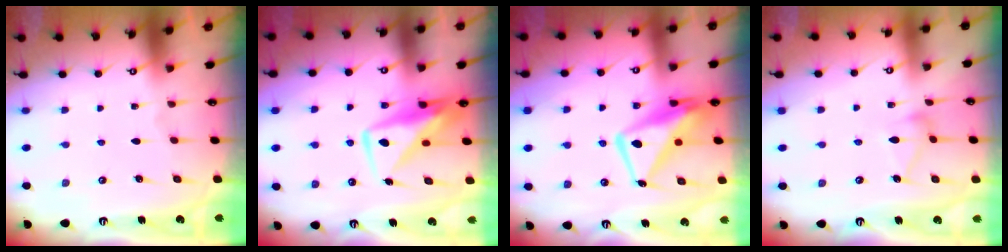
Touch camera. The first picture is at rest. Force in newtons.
{"total": 9.8, "press": 9.7, "slide": 1.0}
{"total": 11.7, "press": 11.7, "slide": 1.0}
{"total": 8.6, "press": 8.5, "slide": 0.3}